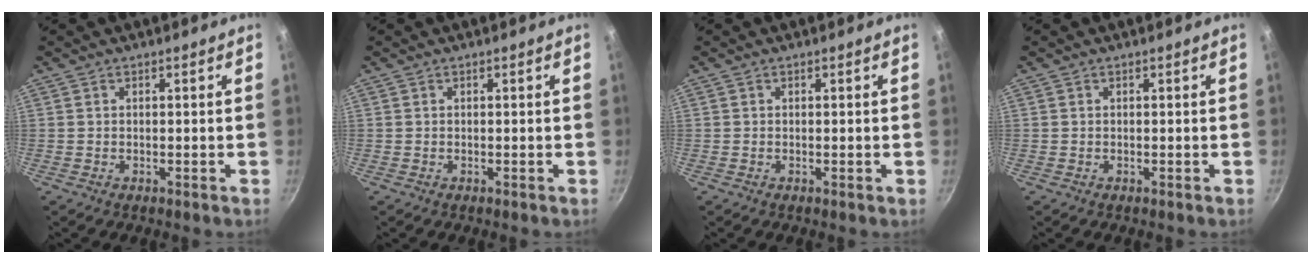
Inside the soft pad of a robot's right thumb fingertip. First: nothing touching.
{"total": 0.0}
{"total": 0.0}
{"total": 0.0}